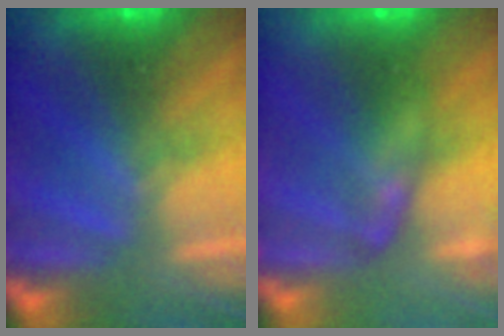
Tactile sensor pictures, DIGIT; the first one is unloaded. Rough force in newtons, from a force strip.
{"total": 2.4}